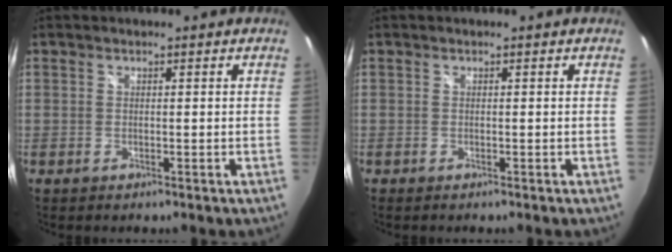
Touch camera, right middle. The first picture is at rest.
{"total": 0.0}